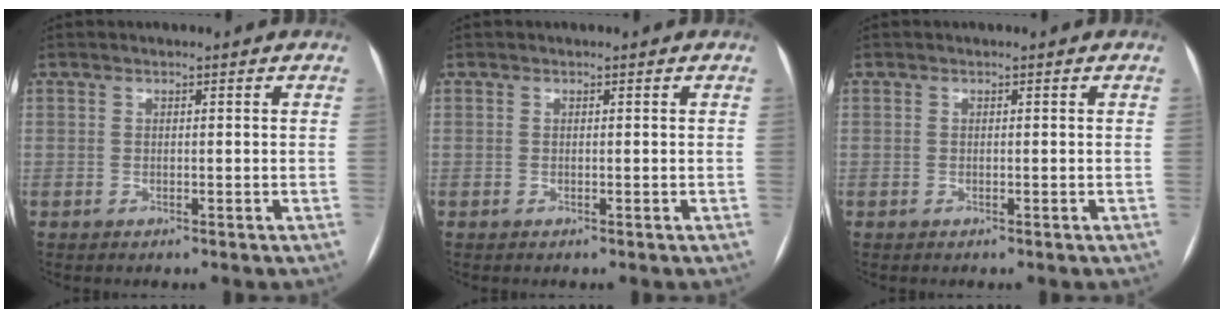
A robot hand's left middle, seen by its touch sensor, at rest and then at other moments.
{"total": 0.0}
{"total": 0.0}